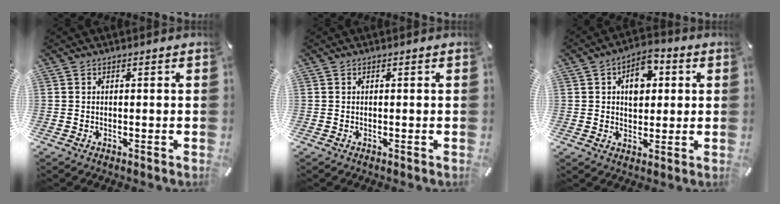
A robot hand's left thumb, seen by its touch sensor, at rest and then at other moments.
{"total": 0.0}
{"total": 8.4, "force": [2.0, 6.0, 5.5], "torque": [-0.068, 0.000, 0.029]}